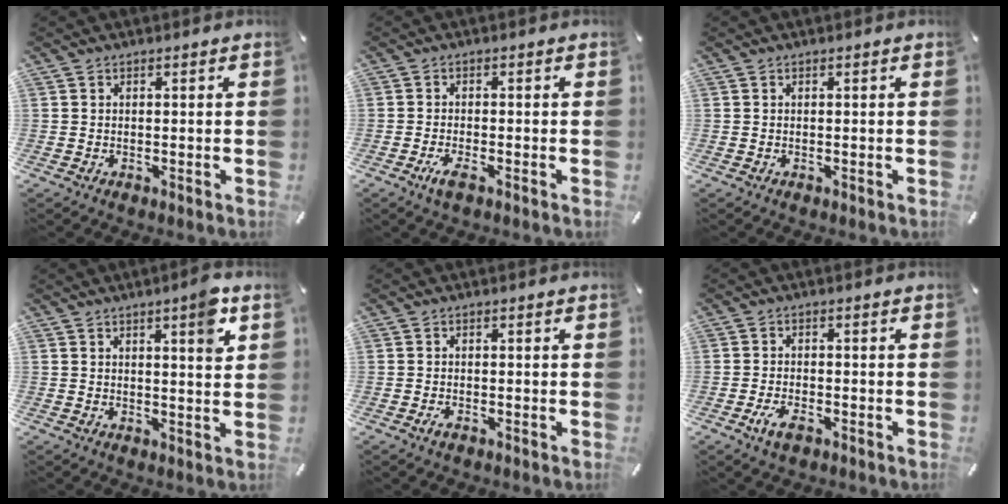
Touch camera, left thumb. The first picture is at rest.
{"total": 2.9, "force": [-1.6, 0.9, 2.3], "torque": [-0.050, 0.000, -0.031]}
{"total": 0.0}
{"total": 6.4, "force": [3.0, 1.1, 5.5], "torque": [-0.074, -0.016, 0.041]}
{"total": 1.2, "force": [-0.7, 0.5, 0.8], "torque": [-0.015, 0.002, -0.014]}
{"total": 3.8, "force": [-2.1, 1.8, 2.6], "torque": [-0.060, 0.003, -0.040]}